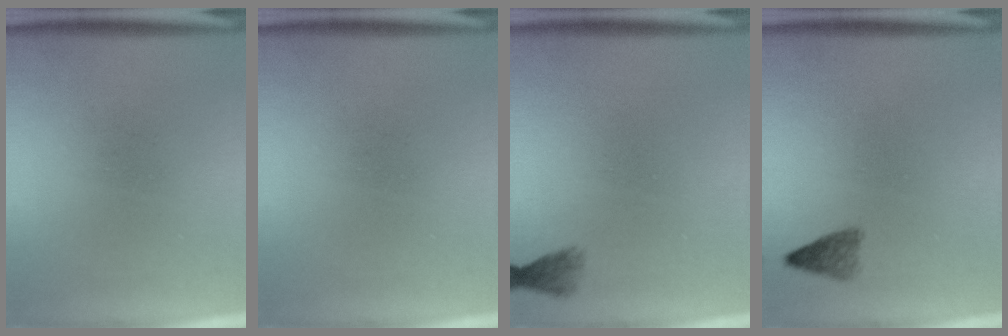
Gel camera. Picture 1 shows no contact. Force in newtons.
{"total": 0.0}
{"total": 1.5}
{"total": 1.9}